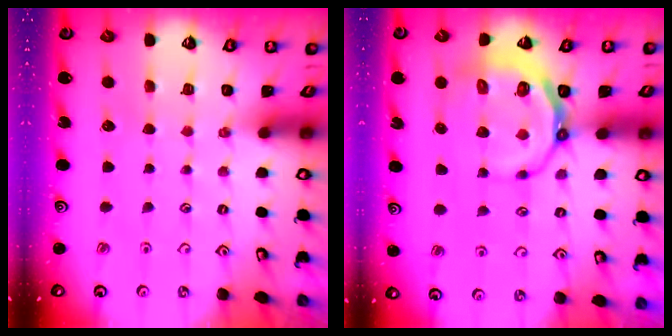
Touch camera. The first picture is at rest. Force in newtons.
{"total": 9.6, "press": 9.0, "slide": 3.3}